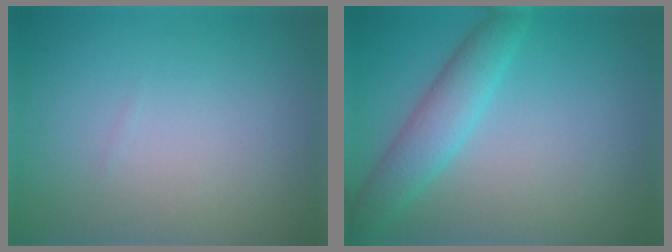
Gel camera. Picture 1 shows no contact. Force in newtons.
{"total": 3.7, "press": 3.7, "slide": 0.2}